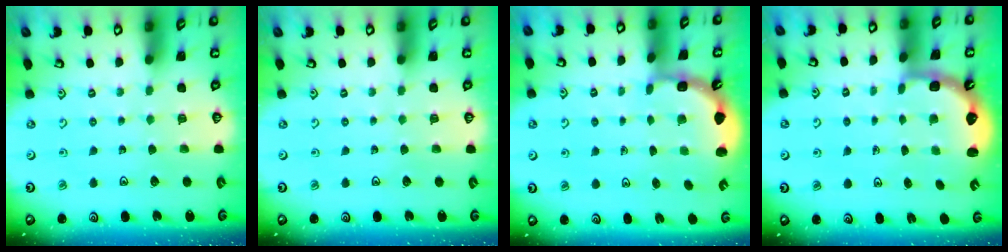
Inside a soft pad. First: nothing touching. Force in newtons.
{"total": 0.0}
{"total": 2.1, "press": 1.9, "slide": 0.8}
{"total": 2.6, "press": 2.2, "slide": 1.3}